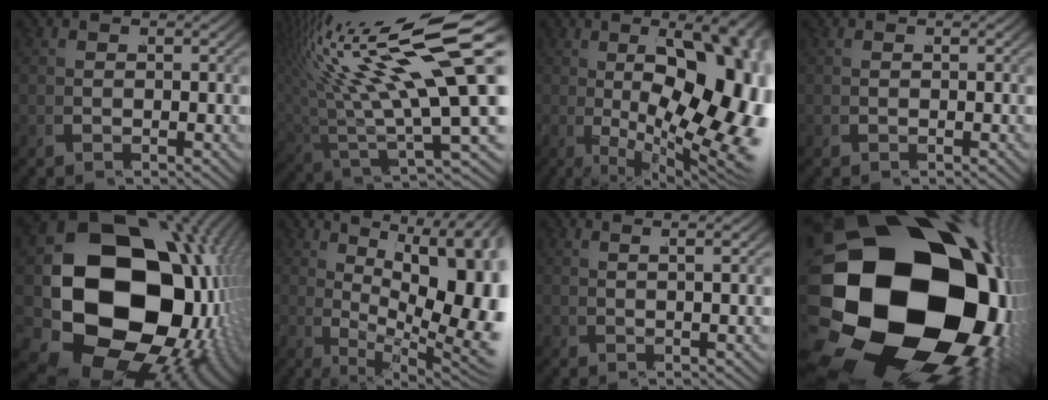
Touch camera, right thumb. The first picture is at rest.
{"total": 14.1, "force": [3.4, 6.4, 12.0], "torque": [-0.212, -0.022, 0.083]}
{"total": 18.3, "force": [-2.2, 10.0, 15.2], "torque": [-0.235, -0.051, 0.001]}
{"total": 0.0}
{"total": 30.3, "force": [-1.8, 20.4, 22.4], "torque": [-0.415, -0.090, 0.012]}
{"total": 14.2, "force": [0.9, 7.9, 11.7], "torque": [-0.178, -0.054, 0.049]}
{"total": 2.9, "force": [1.7, 0.3, 2.4], "torque": [-0.039, 0.003, 0.039]}
{"total": 43.9, "force": [-3.0, 29.0, 32.9], "torque": [-0.524, -0.083, -0.010]}